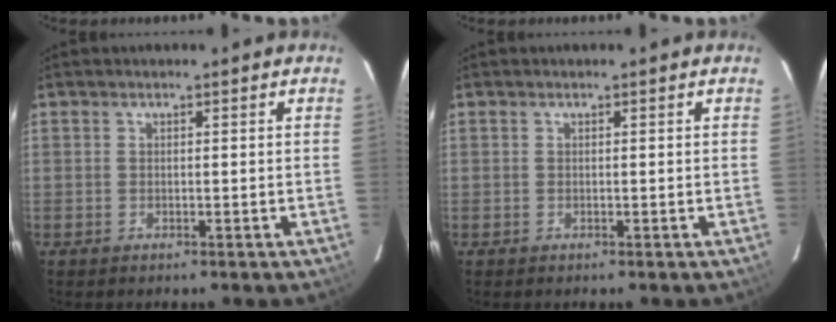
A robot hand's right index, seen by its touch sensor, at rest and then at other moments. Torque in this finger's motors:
{"motor_torque": [0.00, 0.00, 0.00, 0.00]}